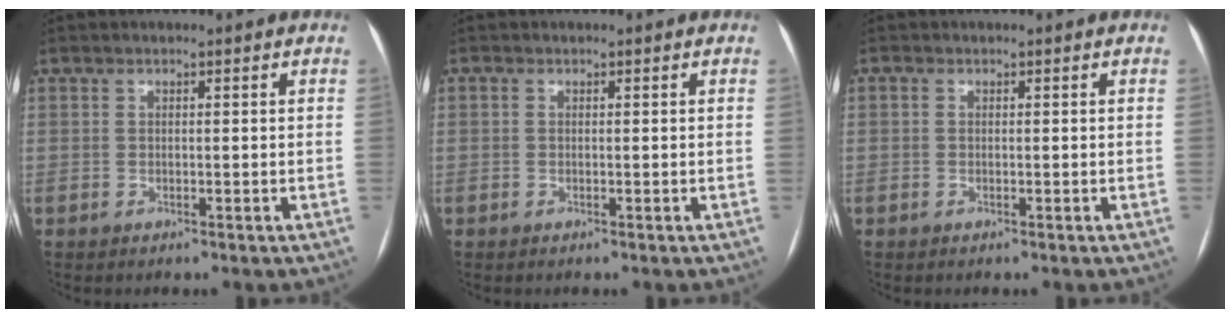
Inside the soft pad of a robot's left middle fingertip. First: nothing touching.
{"total": 0.0}
{"total": 0.0}